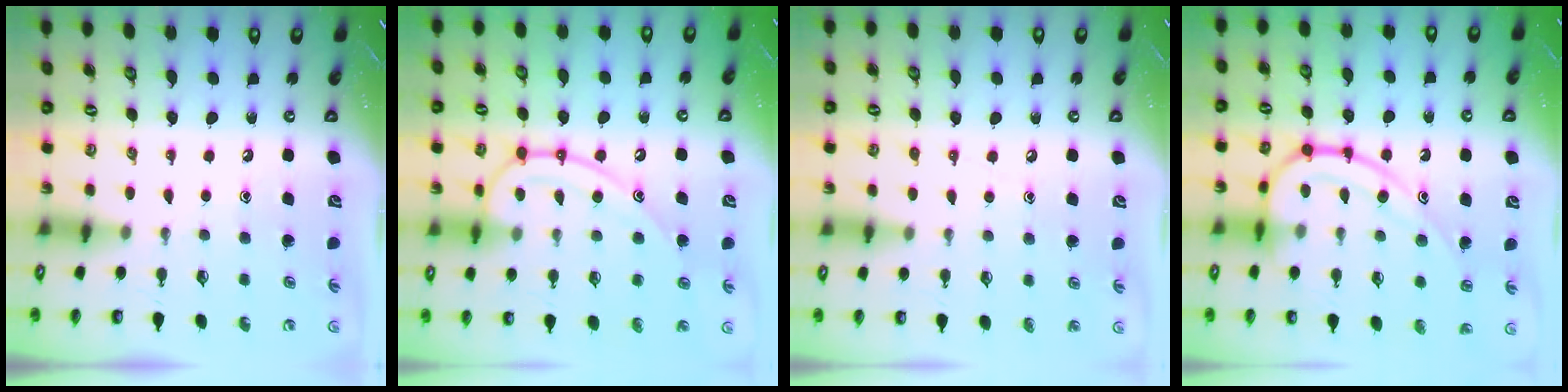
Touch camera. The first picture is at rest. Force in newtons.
{"total": 17.0, "press": 16.9, "slide": 1.7}
{"total": 4.6, "press": 4.5, "slide": 0.5}
{"total": 14.8, "press": 14.8, "slide": 0.6}